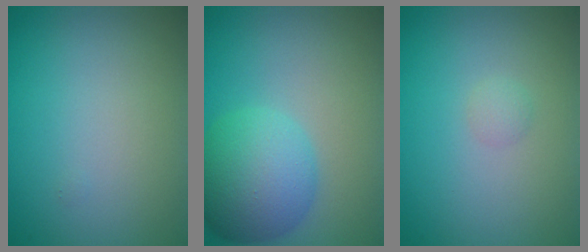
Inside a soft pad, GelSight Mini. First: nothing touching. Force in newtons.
{"total": 6.7, "press": 6.7, "slide": 0.2}
{"total": 0.7, "press": 0.7, "slide": 0.0}